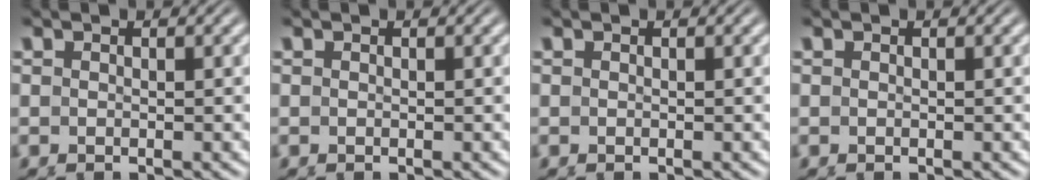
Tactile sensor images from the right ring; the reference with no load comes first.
{"total": 0.0}
{"total": 0.0}
{"total": 0.0}